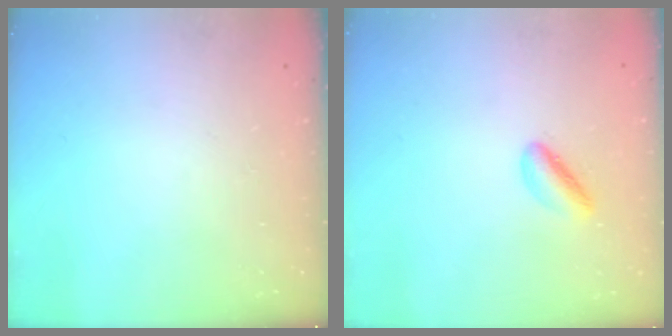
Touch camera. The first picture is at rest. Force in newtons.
{"total": 4.8, "press": 4.7, "slide": 0.9}